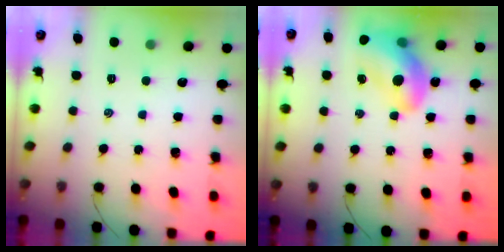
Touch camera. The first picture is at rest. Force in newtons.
{"total": 15.9, "press": 15.3, "slide": 4.6}